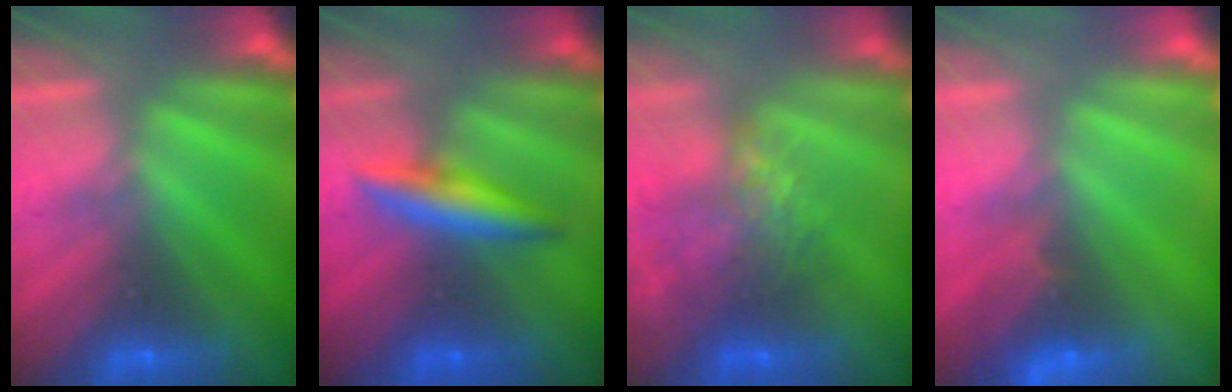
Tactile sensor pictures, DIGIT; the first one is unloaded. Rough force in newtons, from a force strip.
{"total": 2.8}
{"total": 7.5}
{"total": 2.6}